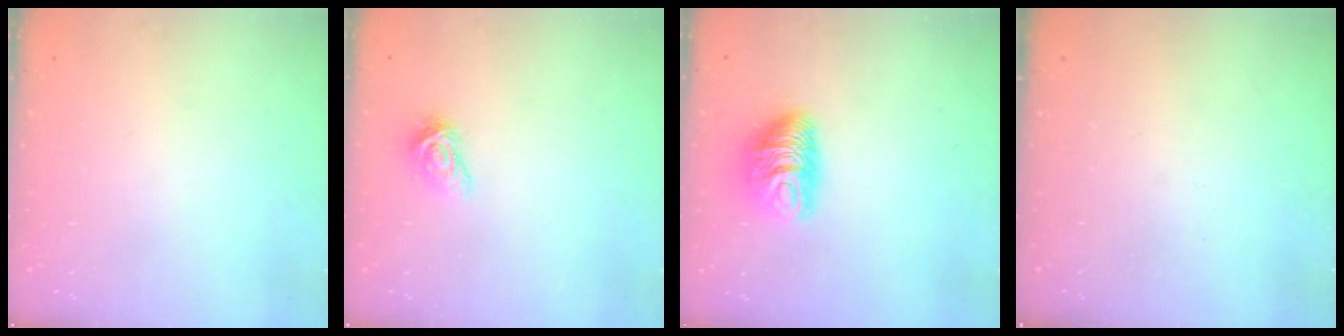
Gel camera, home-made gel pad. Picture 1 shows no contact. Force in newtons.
{"total": 5.4, "press": 5.4, "slide": 0.6}
{"total": 11.3, "press": 11.3, "slide": 1.2}
{"total": 0.0}